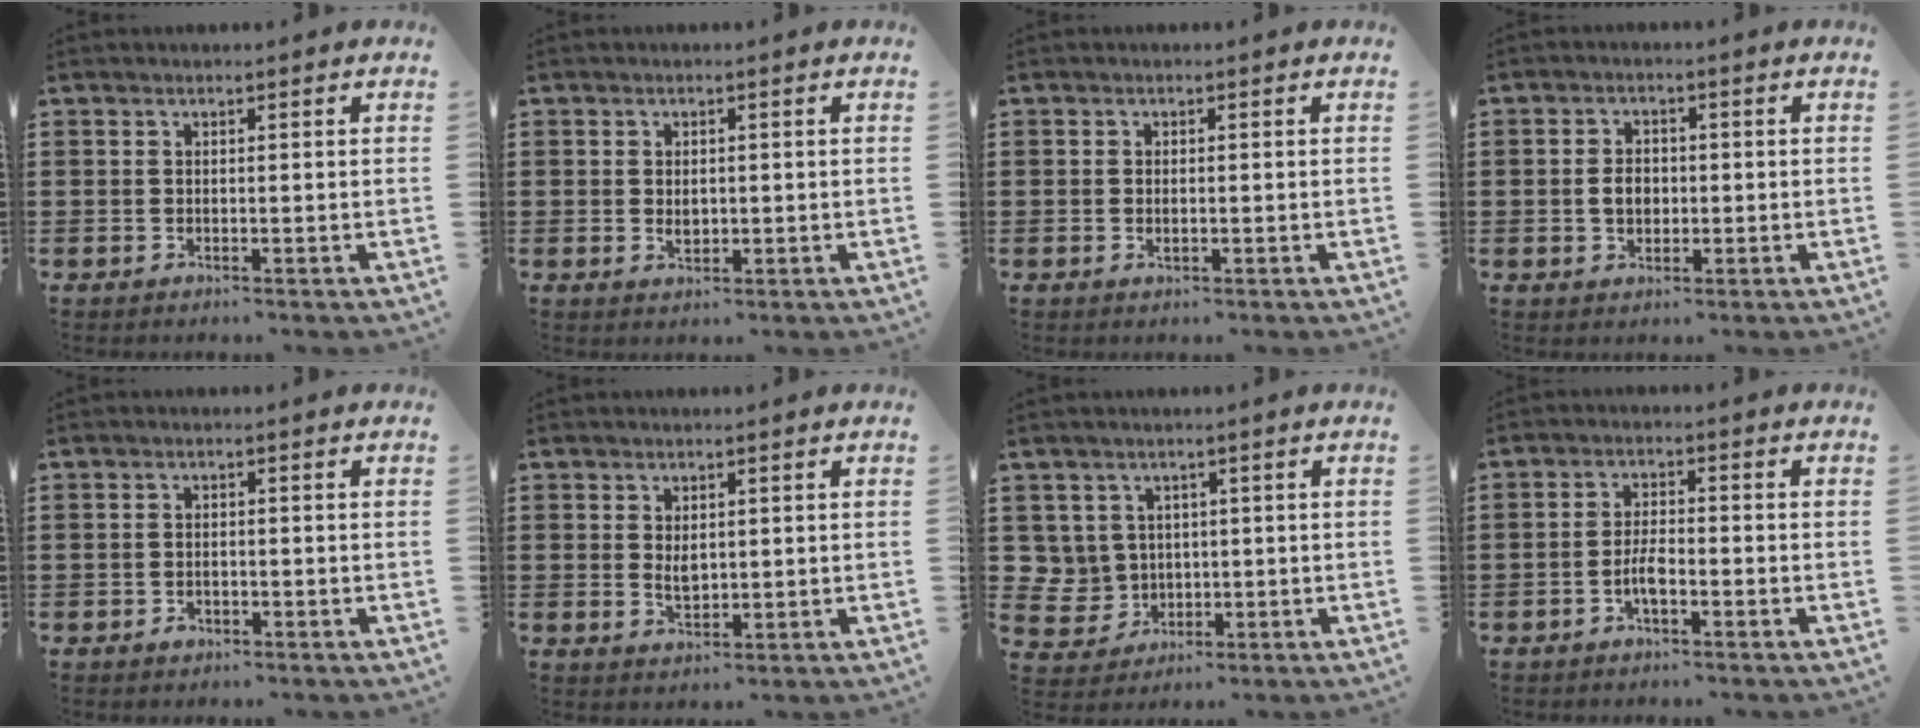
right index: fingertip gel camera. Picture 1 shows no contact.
{"total": 1.7, "force": [0.1, 1.0, 1.3], "torque": [-0.027, 0.005, 0.002]}
{"total": 1.1, "force": [-0.1, 0.4, 1.0], "torque": [-0.020, -0.002, -0.002]}
{"total": 3.3, "force": [-0.4, 2.4, 2.2], "torque": [-0.038, 0.003, -0.011]}
{"total": 1.2, "force": [-0.7, 0.7, 0.6], "torque": [-0.015, -0.004, -0.014]}
{"total": 2.5, "force": [0.3, 1.4, 2.0], "torque": [-0.033, 0.000, 0.005]}
{"total": 4.2, "force": [0.8, 4.1, 0.3], "torque": [-0.029, 0.012, 0.016]}
{"total": 3.6, "force": [-1.5, 1.2, 3.1], "torque": [-0.076, -0.002, -0.034]}